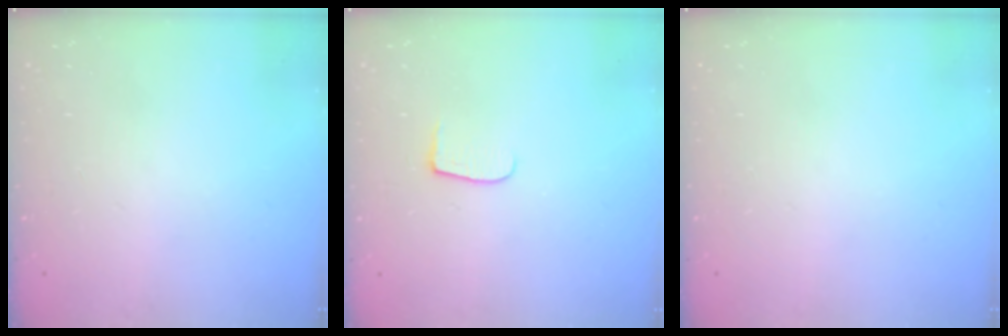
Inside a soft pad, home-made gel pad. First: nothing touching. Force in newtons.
{"total": 6.0, "press": 6.0, "slide": 0.6}
{"total": 0.0}